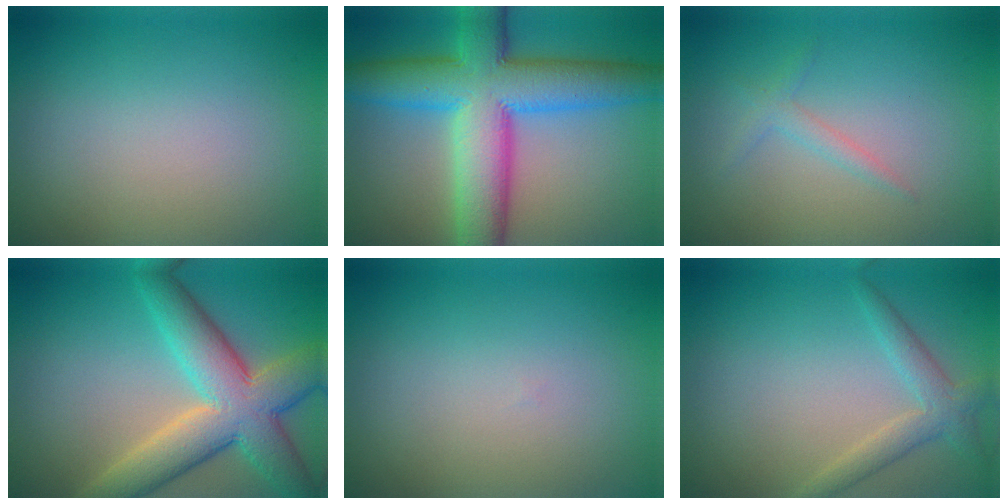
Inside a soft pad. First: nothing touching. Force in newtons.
{"total": 11.8, "press": 11.8, "slide": 0.2}
{"total": 1.3, "press": 1.3, "slide": 0.1}
{"total": 9.1, "press": 9.1, "slide": 0.5}
{"total": 0.0}
{"total": 2.6, "press": 2.6, "slide": 0.2}